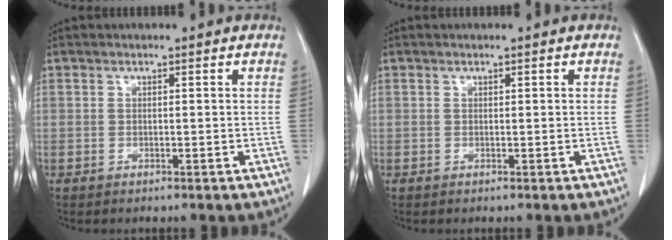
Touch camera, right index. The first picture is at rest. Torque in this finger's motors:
{"motor_torque": [-0.06, 0.00, 0.01, 0.01]}